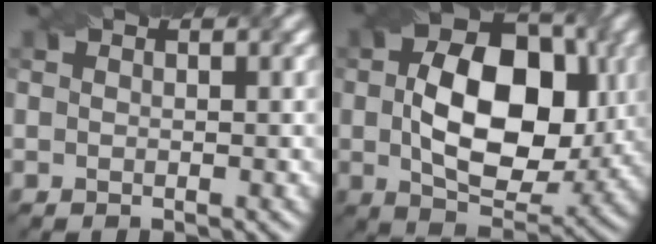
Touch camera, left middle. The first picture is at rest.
{"total": 10.1, "force": [-0.5, 6.5, 7.8], "torque": [-0.134, 0.011, 0.006]}